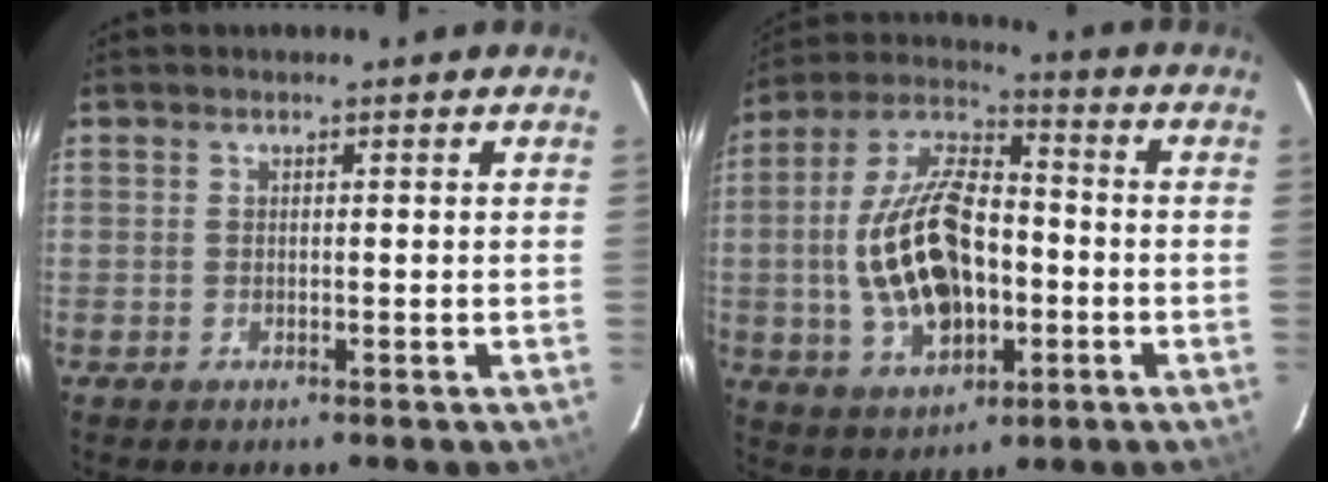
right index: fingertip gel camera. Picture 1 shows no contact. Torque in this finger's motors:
{"motor_torque": [1.47, -0.67, 1.03, 0.16]}